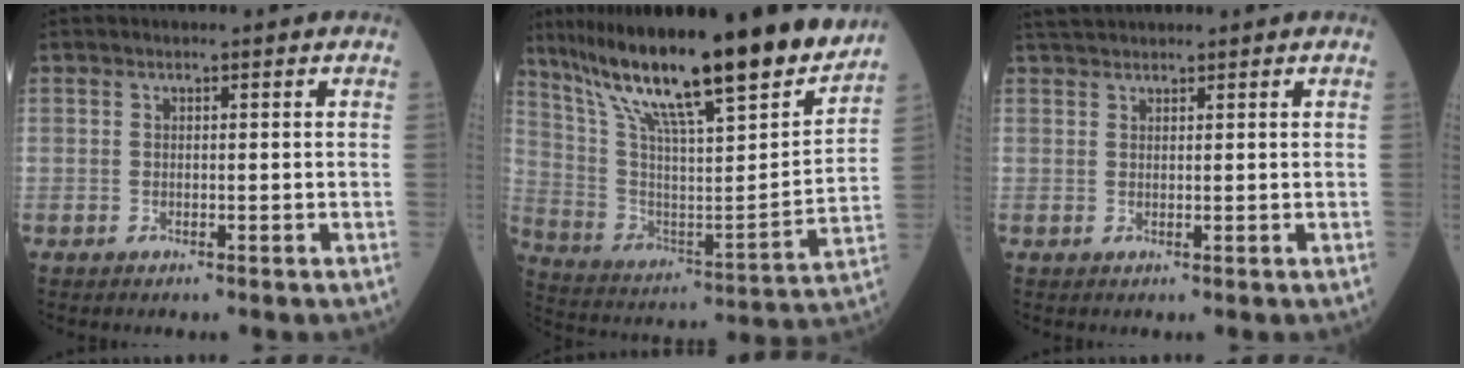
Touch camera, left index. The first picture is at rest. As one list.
[{"total": 26.0, "force": [20.7, 2.2, 15.5], "torque": [-0.270, -0.023, 0.330]}, {"total": 3.3, "force": [3.1, 0.4, 1.0], "torque": [-0.020, 0.030, 0.057]}]